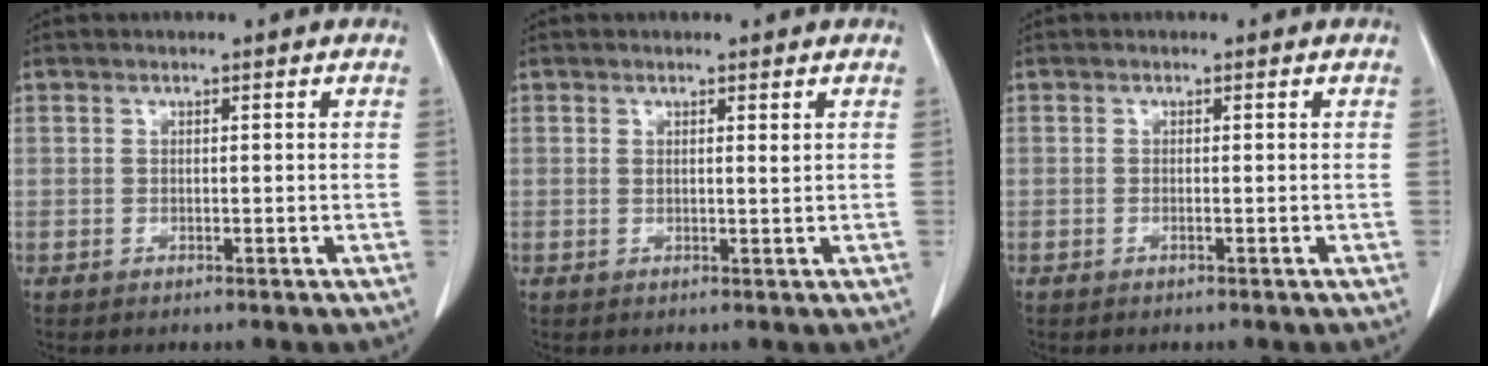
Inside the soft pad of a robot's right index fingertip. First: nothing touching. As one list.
[{"total": 0.8, "force": [0.5, 0.1, 0.7], "torque": [-0.014, -0.004, 0.009]}, {"total": 0.0}]